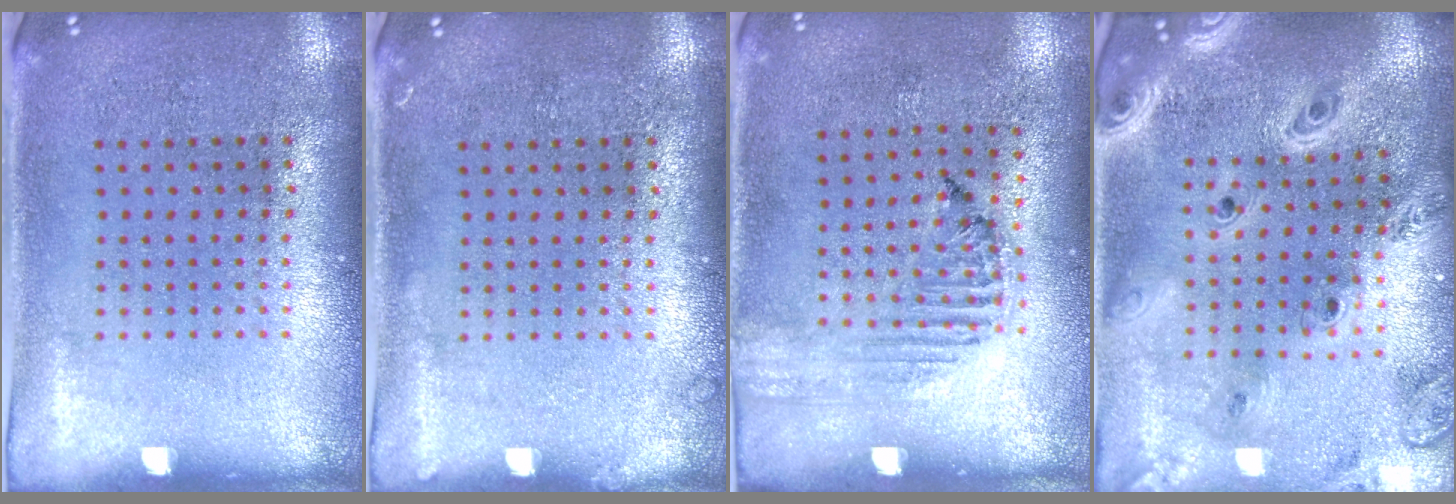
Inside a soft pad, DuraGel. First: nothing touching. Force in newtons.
{"total": 0.6, "press": 0.5, "slide": 0.1}
{"total": 1.3, "press": 1.3, "slide": 0.2}
{"total": 3.5, "press": 2.8, "slide": 2.1}